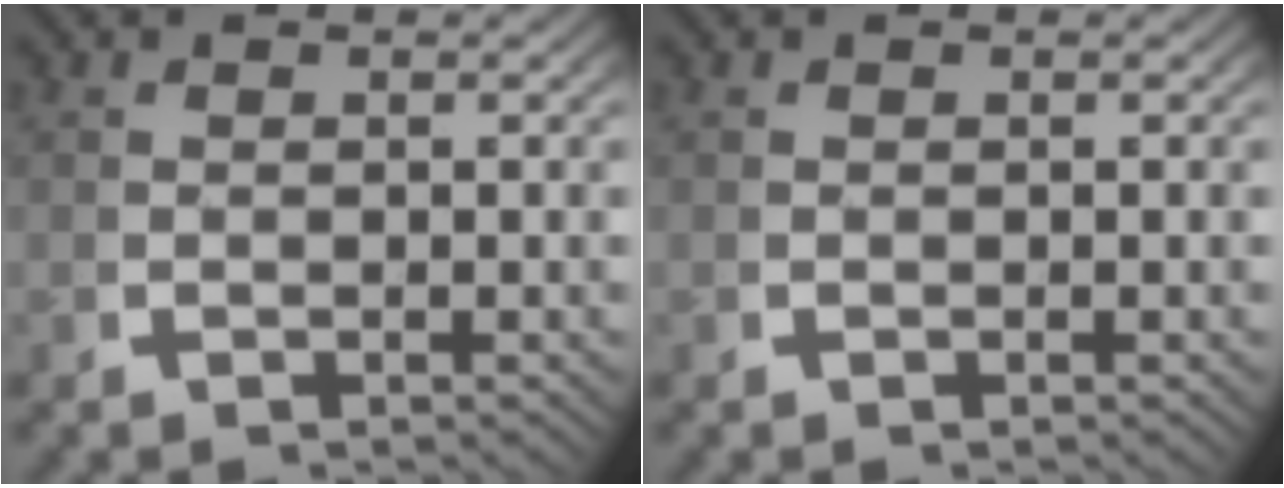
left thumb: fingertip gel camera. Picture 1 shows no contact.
{"total": 0.0}